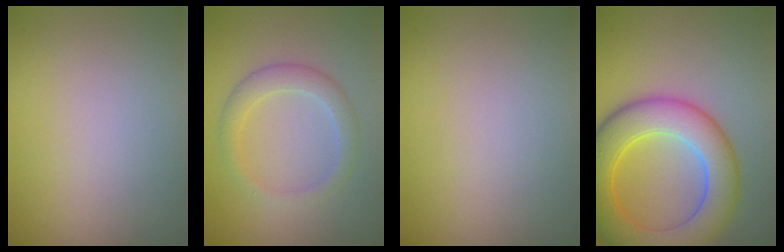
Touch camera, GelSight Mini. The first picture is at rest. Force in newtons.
{"total": 2.7, "press": 2.7, "slide": 0.2}
{"total": 0.0}
{"total": 8.2, "press": 8.2, "slide": 0.3}